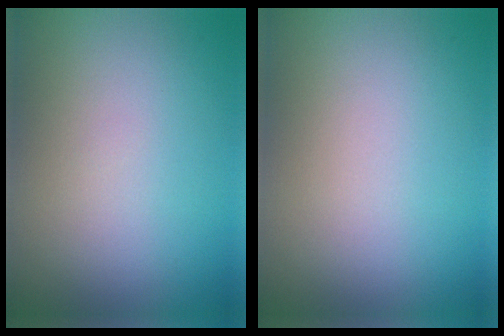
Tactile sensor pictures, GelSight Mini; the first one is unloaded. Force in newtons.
{"total": 0.0}